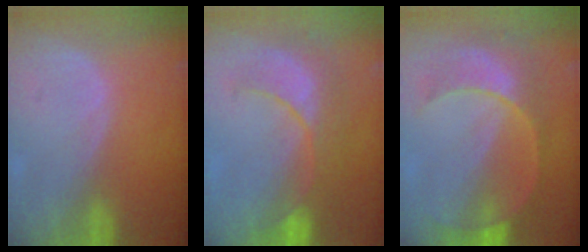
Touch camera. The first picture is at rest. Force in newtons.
{"total": 8.2, "press": 8.1, "slide": 0.8}
{"total": 7.9, "press": 7.8, "slide": 1.3}